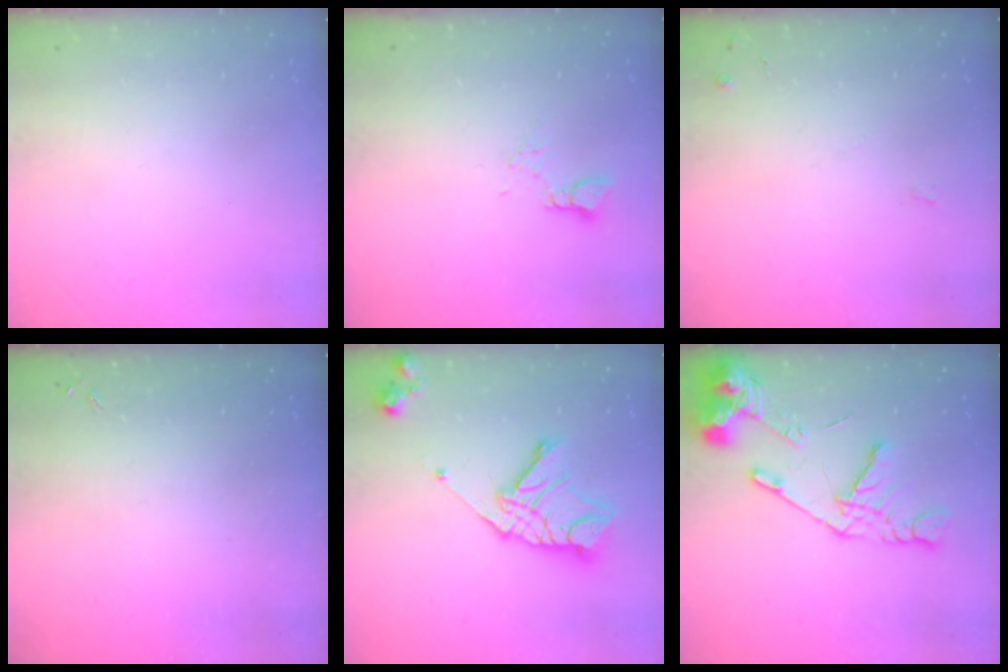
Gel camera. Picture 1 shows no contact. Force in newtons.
{"total": 2.5, "press": 2.5, "slide": 0.3}
{"total": 4.2, "press": 4.1, "slide": 0.7}
{"total": 0.0}
{"total": 15.5, "press": 15.4, "slide": 1.6}
{"total": 14.7, "press": 14.6, "slide": 1.6}